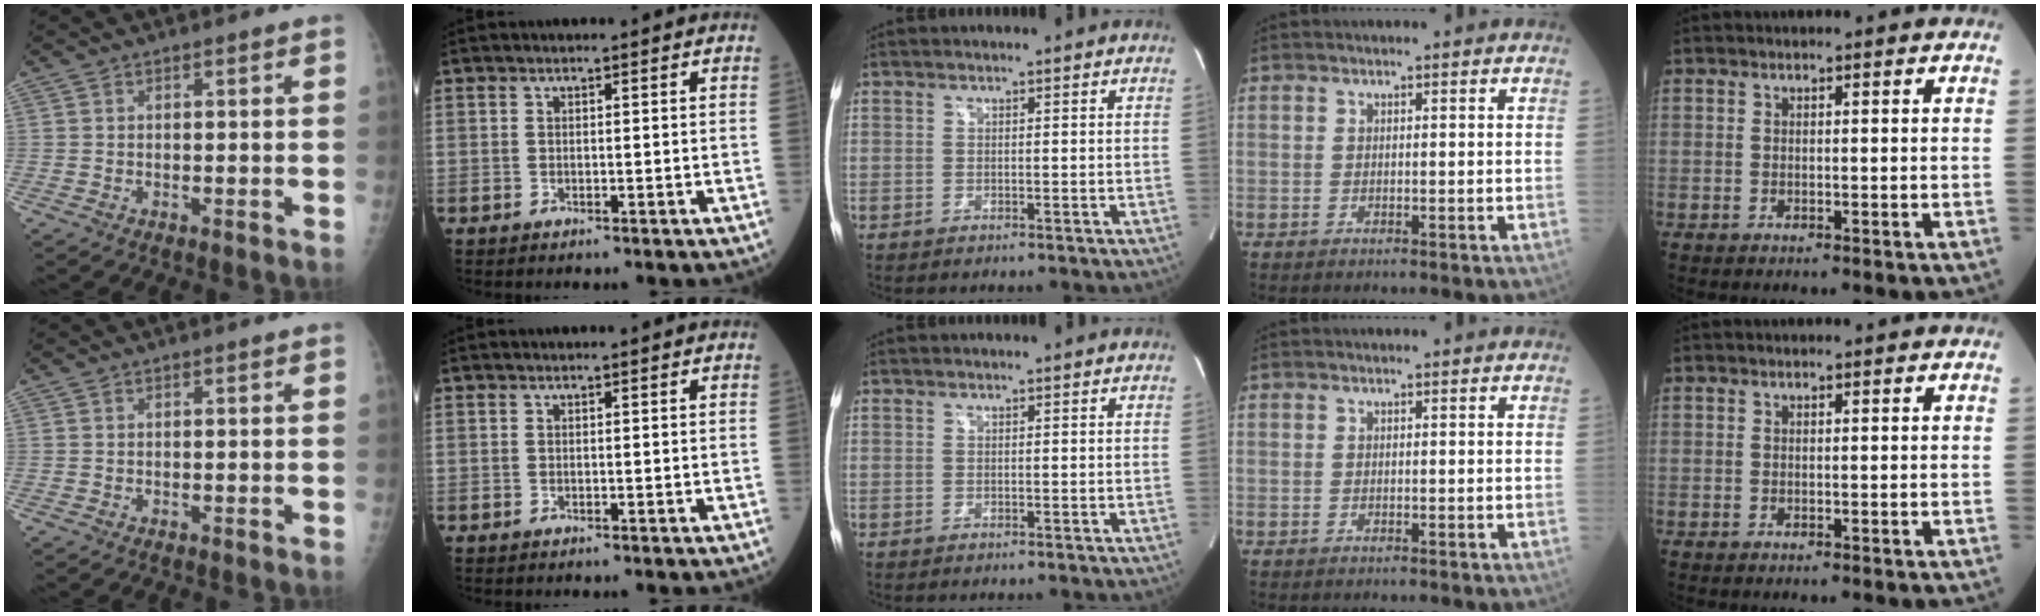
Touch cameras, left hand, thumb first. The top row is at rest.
{}